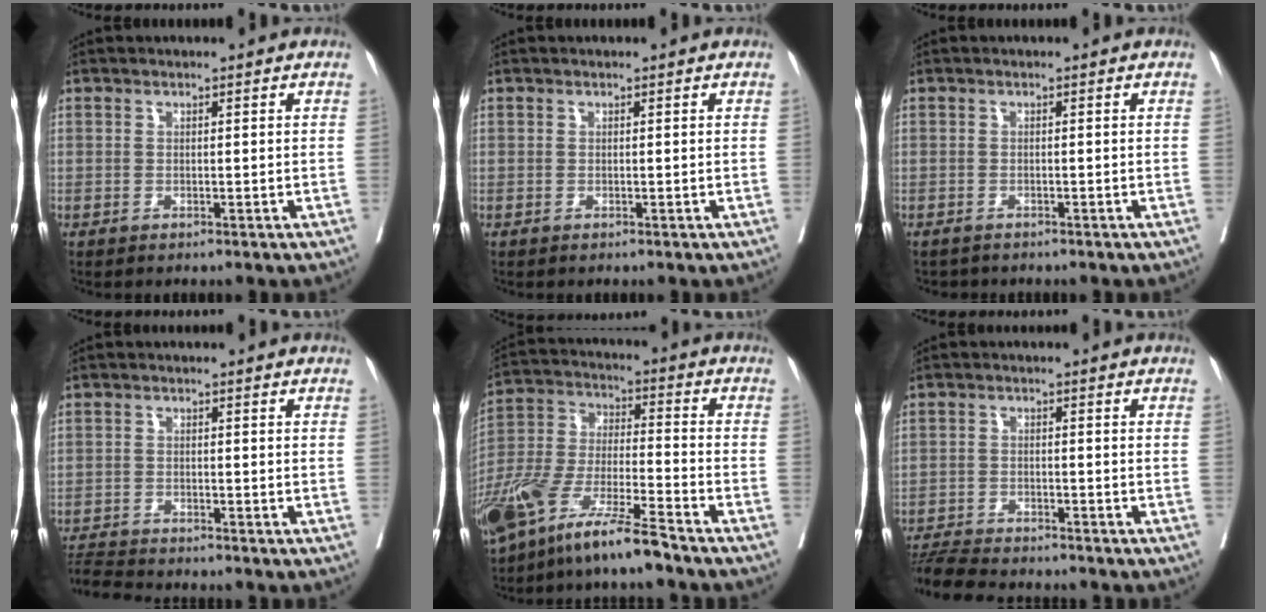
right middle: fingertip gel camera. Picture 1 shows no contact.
{"total": 0.0}
{"total": 1.4, "force": [-1.3, 0.6, -0.1], "torque": [-0.009, -0.003, -0.020]}
{"total": 4.3, "force": [-4.1, -0.9, 0.4], "torque": [-0.003, -0.017, -0.077]}
{"total": 14.9, "force": [-10.7, 1.9, 10.2], "torque": [-0.213, -0.022, -0.204]}
{"total": 7.9, "force": [-7.5, 0.2, 2.5], "torque": [-0.040, -0.014, -0.126]}